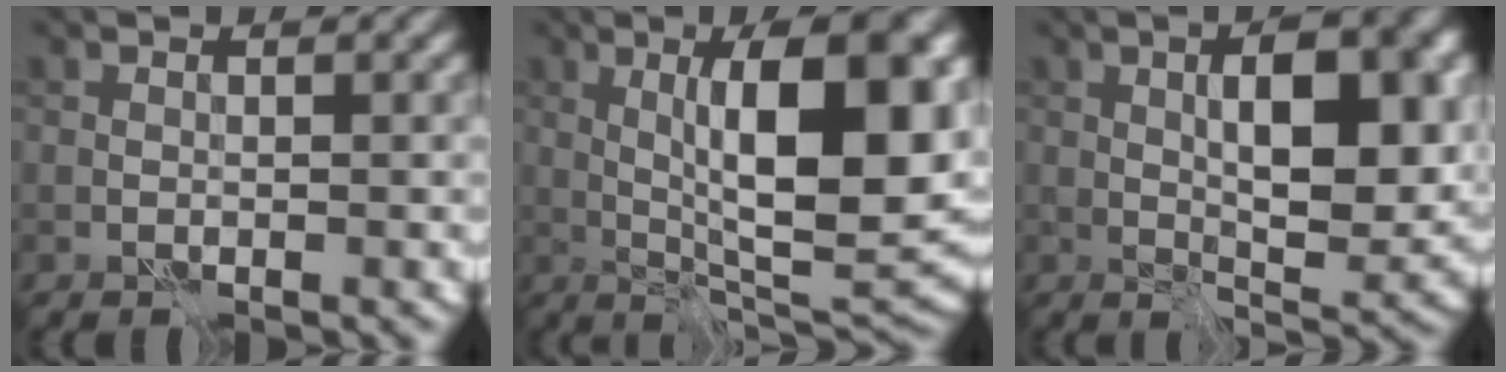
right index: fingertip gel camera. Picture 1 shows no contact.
{"total": 13.5, "force": [1.8, 4.0, 12.7], "torque": [-0.181, 0.004, 0.029]}
{"total": 8.6, "force": [1.5, 3.0, 7.9], "torque": [-0.114, 0.002, 0.025]}